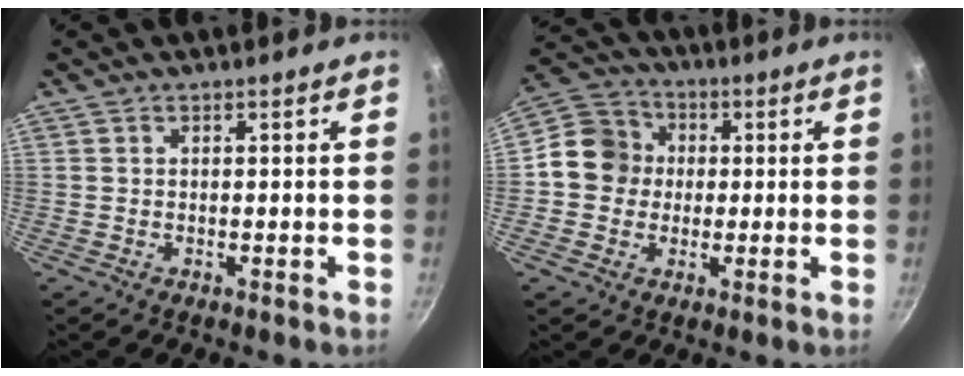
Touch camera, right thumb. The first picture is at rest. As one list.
[{"total": 9.8, "force": [0.1, 9.0, 3.8], "torque": [-0.033, 0.021, -0.021]}]